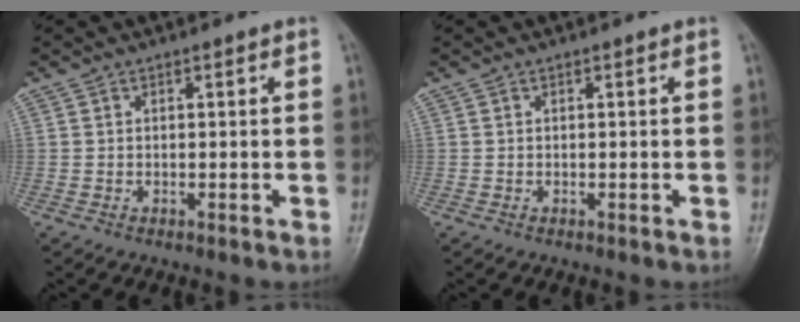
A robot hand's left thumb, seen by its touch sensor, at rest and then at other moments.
{"total": 0.0}